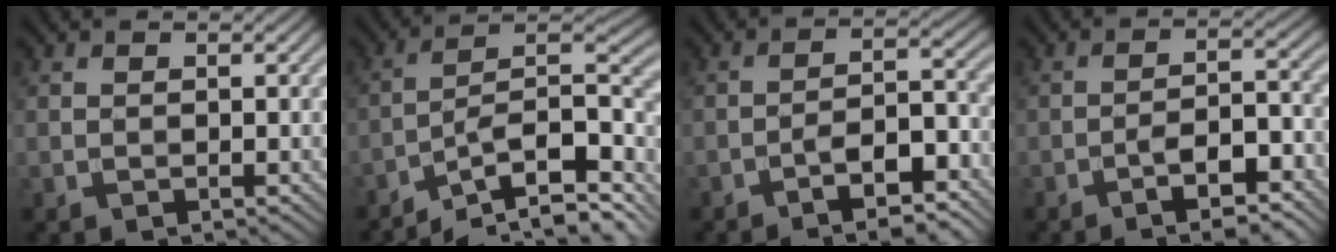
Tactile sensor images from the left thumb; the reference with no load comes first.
{"total": 13.9, "force": [-9.8, 4.3, 8.9], "torque": [-0.154, -0.001, -0.155]}
{"total": 7.5, "force": [-4.8, 2.1, 5.3], "torque": [-0.082, 0.008, -0.079]}
{"total": 6.7, "force": [-4.1, 1.8, 5.0], "torque": [-0.077, 0.009, -0.067]}